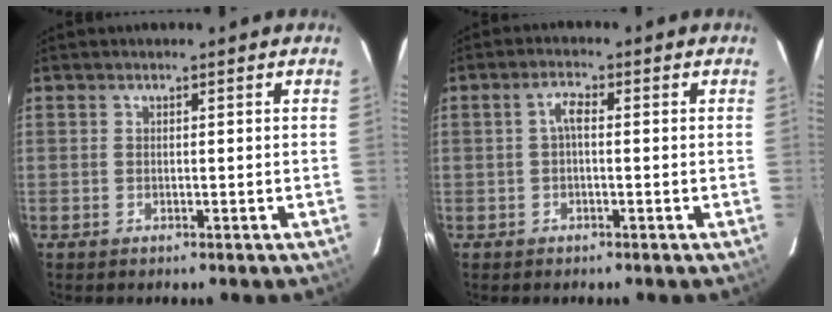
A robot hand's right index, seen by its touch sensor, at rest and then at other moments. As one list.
[{"total": 2.2, "force": [-0.1, 0.8, 2.1], "torque": [-0.044, 0.010, -0.002]}]